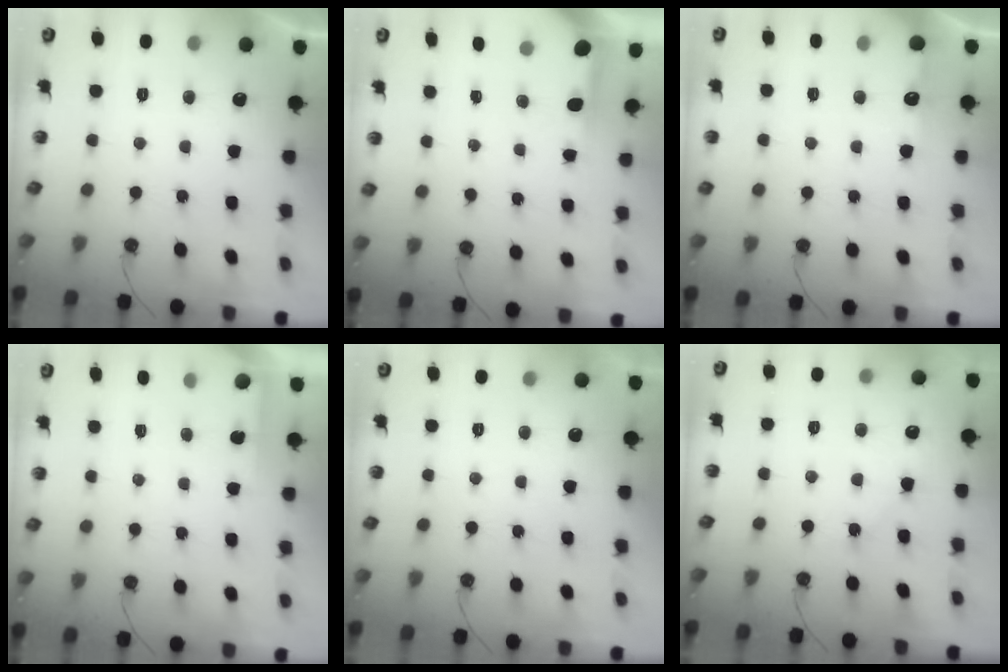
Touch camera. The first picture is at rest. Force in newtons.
{"total": 3.9, "press": 3.9, "slide": 0.4}
{"total": 5.4, "press": 5.3, "slide": 0.6}
{"total": 2.5, "press": 2.5, "slide": 0.3}
{"total": 0.0}
{"total": 4.7, "press": 4.7, "slide": 0.6}